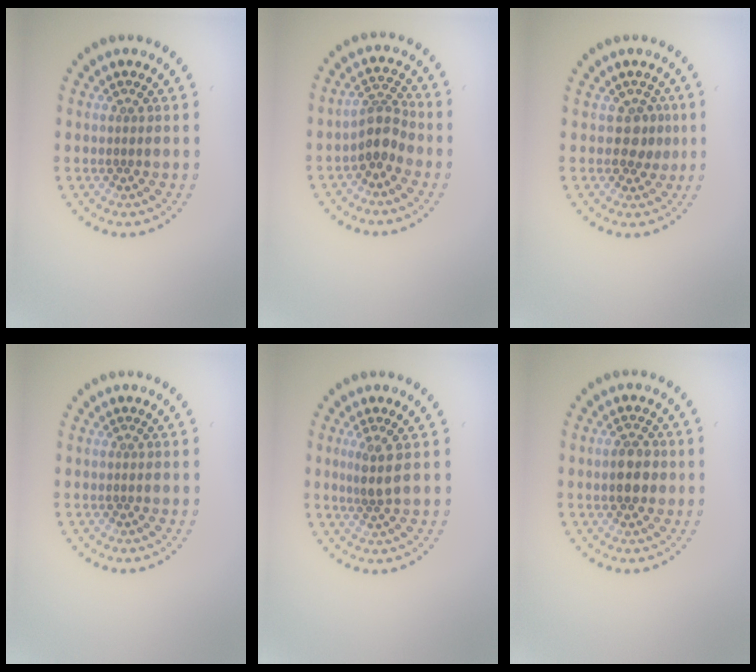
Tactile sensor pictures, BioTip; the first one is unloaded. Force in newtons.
{"total": 2.7, "press": 2.2, "slide": 1.6}
{"total": 1.8, "press": 1.5, "slide": 1.0}
{"total": 0.0}
{"total": 2.1, "press": 1.7, "slide": 1.3}
{"total": 3.4, "press": 3.4, "slide": 0.0}